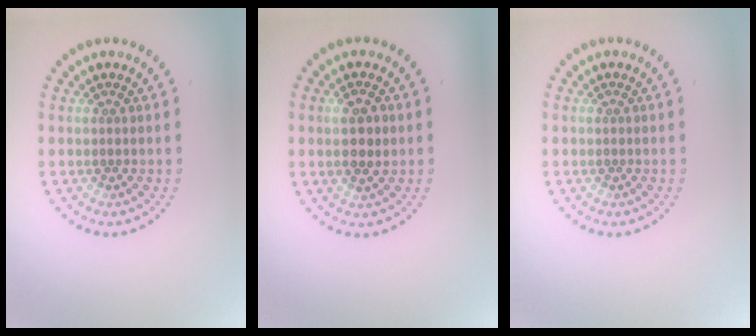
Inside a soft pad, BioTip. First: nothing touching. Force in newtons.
{"total": 2.6, "press": 2.5, "slide": 0.5}
{"total": 0.0}